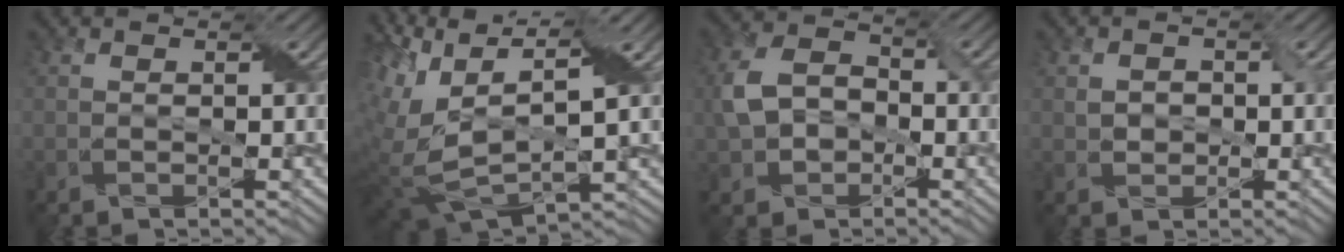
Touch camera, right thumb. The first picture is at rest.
{"total": 12.6, "force": [3.0, 6.5, 10.4], "torque": [-0.241, -0.003, 0.072]}
{"total": 5.9, "force": [-1.0, 4.8, 3.4], "torque": [-0.082, 0.002, -0.023]}
{"total": 1.9, "force": [0.0, 1.8, 0.7], "torque": [-0.013, -0.003, 0.001]}